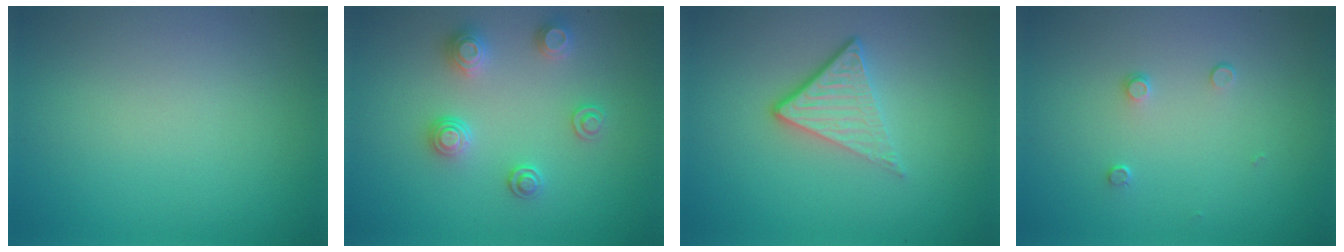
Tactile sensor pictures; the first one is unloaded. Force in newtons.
{"total": 2.7, "press": 2.6, "slide": 0.3}
{"total": 4.2, "press": 2.6, "slide": 3.3}
{"total": 0.9, "press": 0.6, "slide": 0.6}